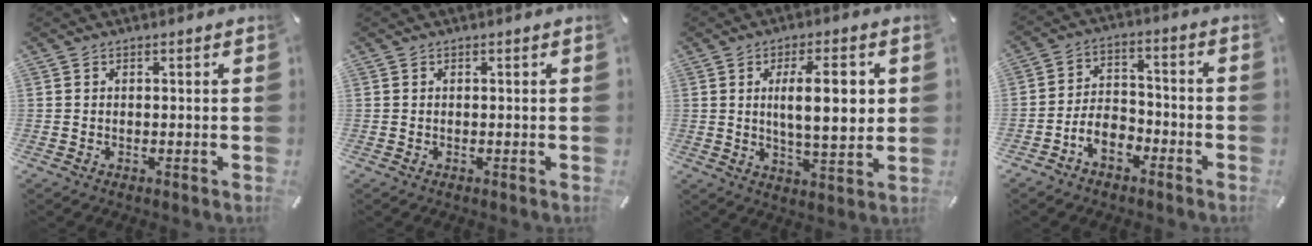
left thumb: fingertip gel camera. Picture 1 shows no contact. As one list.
[{"total": 0.0}, {"total": 12.9, "force": [2.3, 4.4, 11.9], "torque": [-0.174, -0.005, 0.029]}, {"total": 7.7, "force": [-4.5, 5.0, 3.8], "torque": [-0.075, 0.027, -0.084]}]